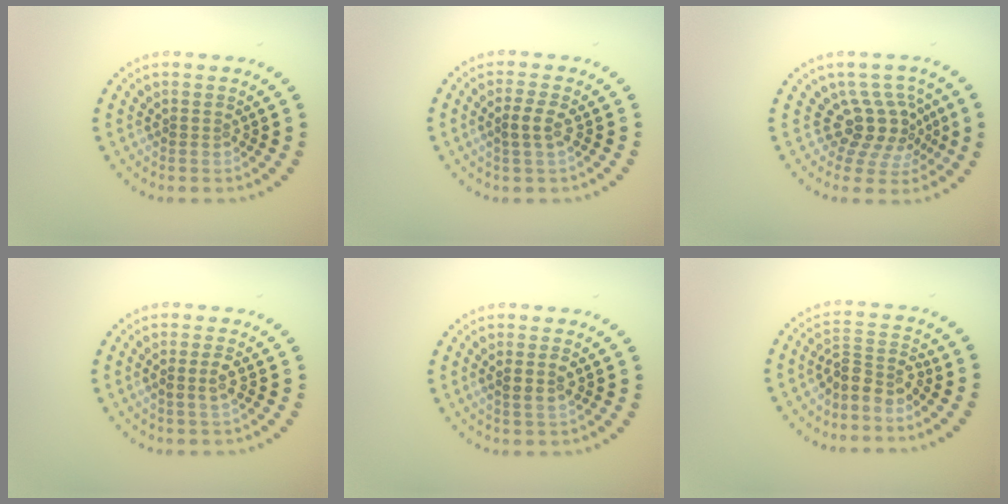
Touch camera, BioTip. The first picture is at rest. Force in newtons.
{"total": 1.9, "press": 1.7, "slide": 0.7}
{"total": 3.8, "press": 2.7, "slide": 2.7}
{"total": 1.5, "press": 1.4, "slide": 0.7}
{"total": 1.7, "press": 1.5, "slide": 0.7}
{"total": 2.8, "press": 2.1, "slide": 1.9}